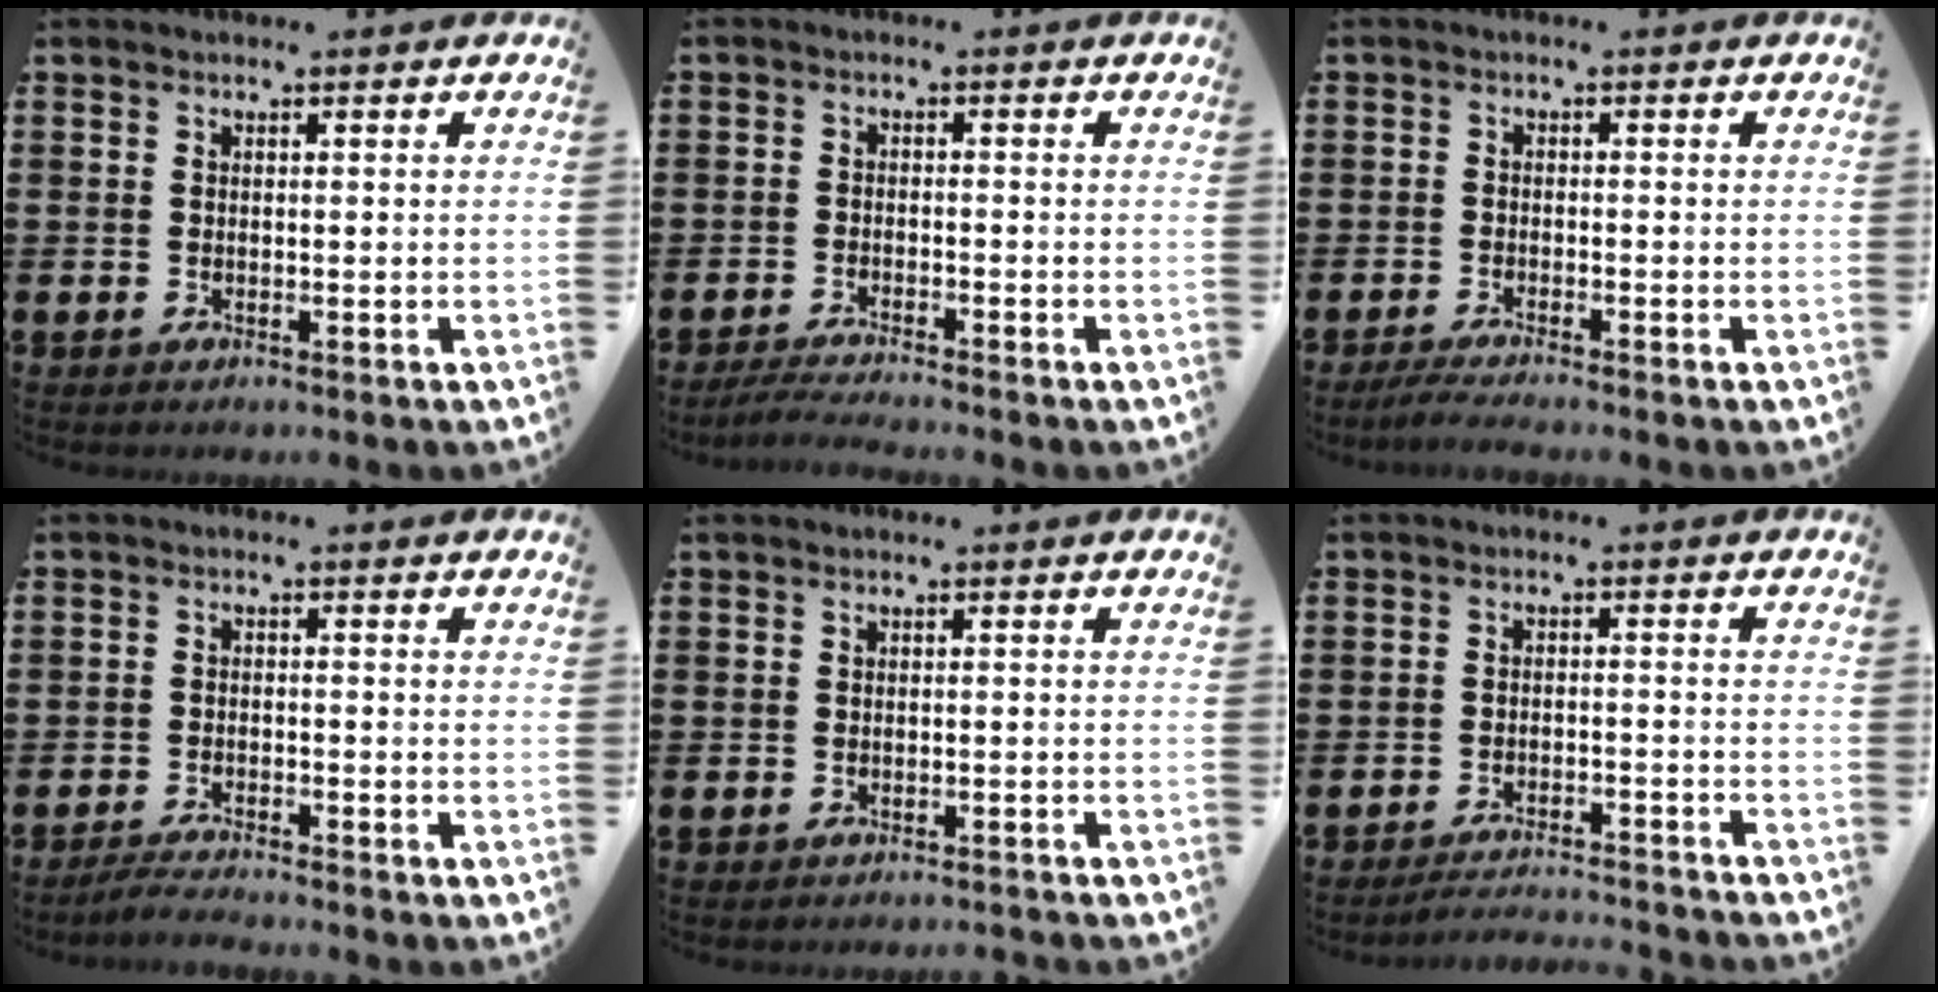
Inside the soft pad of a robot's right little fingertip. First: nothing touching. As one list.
[{"total": 2.1, "force": [-2.0, -0.1, 0.8], "torque": [-0.012, 0.003, -0.038]}, {"total": 1.8, "force": [-1.5, 0.0, 0.9], "torque": [-0.015, 0.002, -0.029]}, {"total": 2.0, "force": [-2.0, -0.1, 0.4], "torque": [-0.007, 0.005, -0.040]}, {"total": 0.7, "force": [-0.7, -0.1, 0.0], "torque": [-0.001, -0.001, -0.015]}, {"total": 2.6, "force": [-2.6, -0.2, 0.2], "torque": [-0.005, 0.003, -0.054]}]